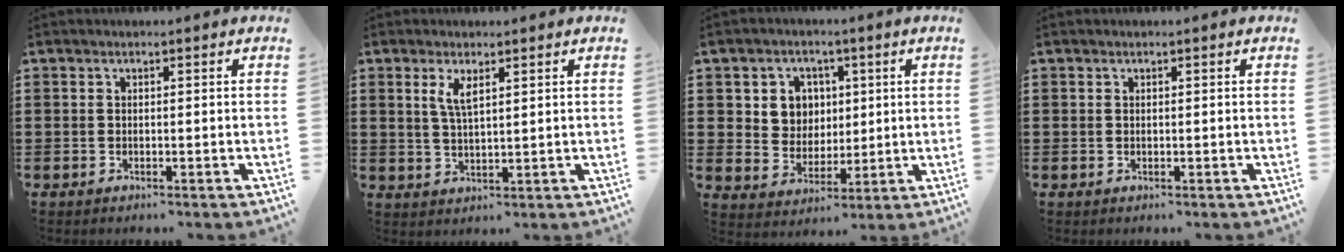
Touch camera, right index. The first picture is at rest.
{"total": 3.4, "force": [1.6, 1.0, 2.8], "torque": [-0.059, 0.005, 0.027]}
{"total": 5.7, "force": [1.7, 5.3, 1.4], "torque": [-0.048, 0.012, 0.027]}
{"total": 0.0}